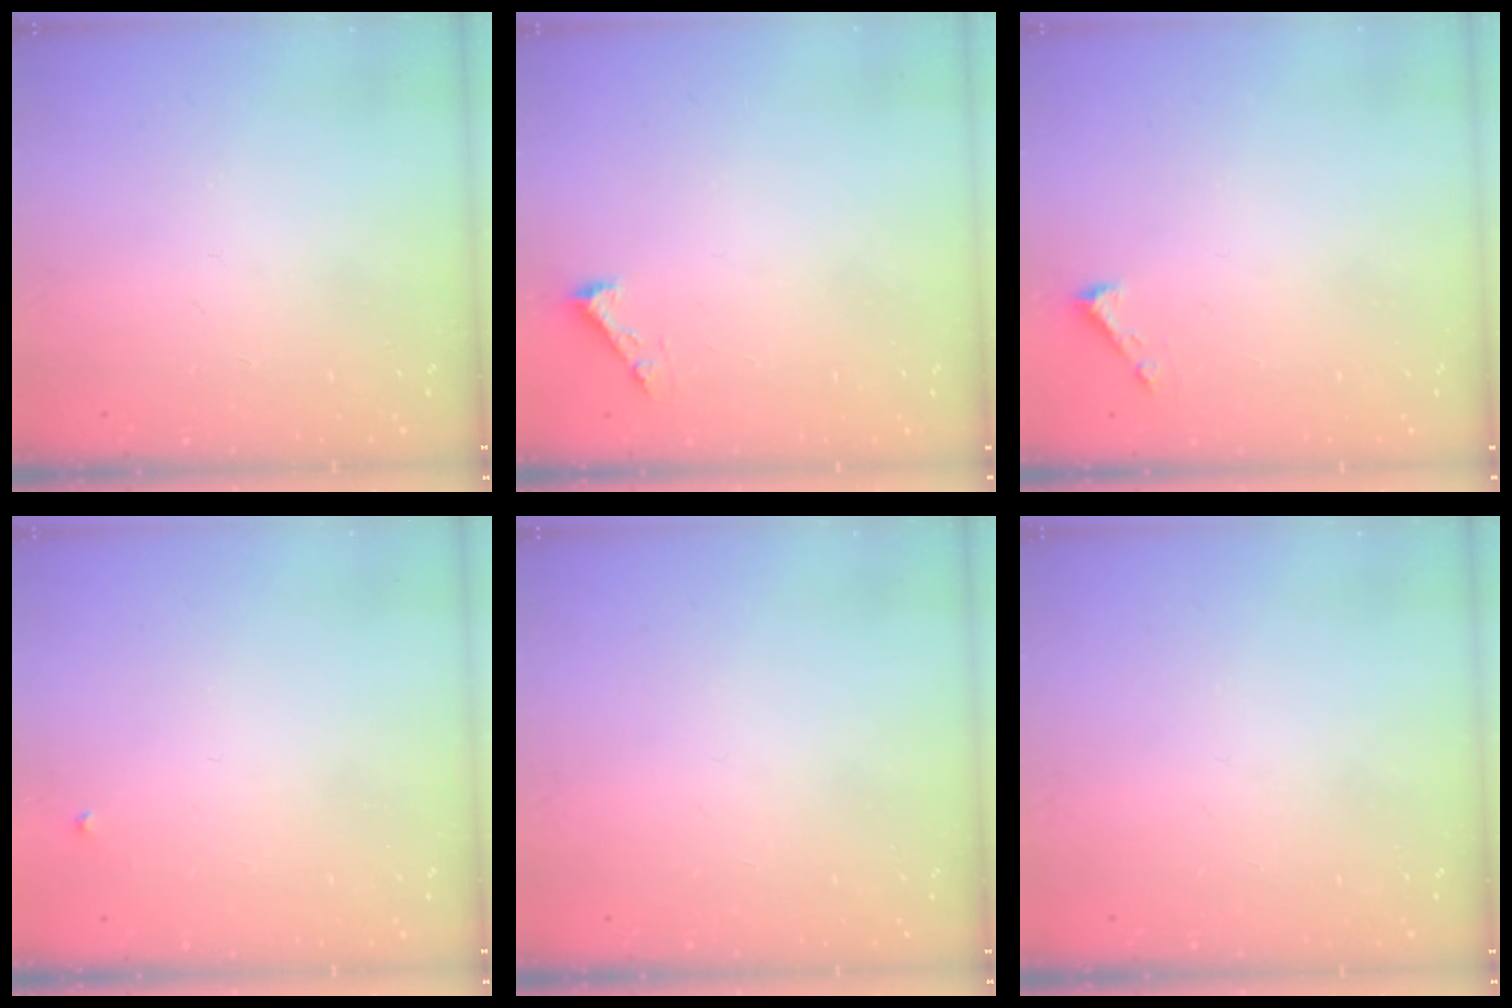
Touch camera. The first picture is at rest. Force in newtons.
{"total": 2.3, "press": 2.3, "slide": 0.3}
{"total": 1.6, "press": 1.6, "slide": 0.1}
{"total": 3.0, "press": 3.0, "slide": 0.4}
{"total": 0.0}
{"total": 0.0}